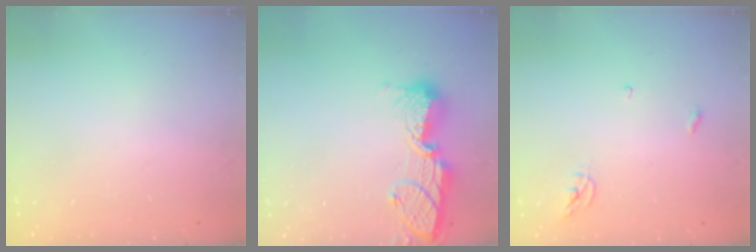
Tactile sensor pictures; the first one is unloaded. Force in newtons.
{"total": 13.9, "press": 13.8, "slide": 1.0}
{"total": 3.6, "press": 3.6, "slide": 0.3}